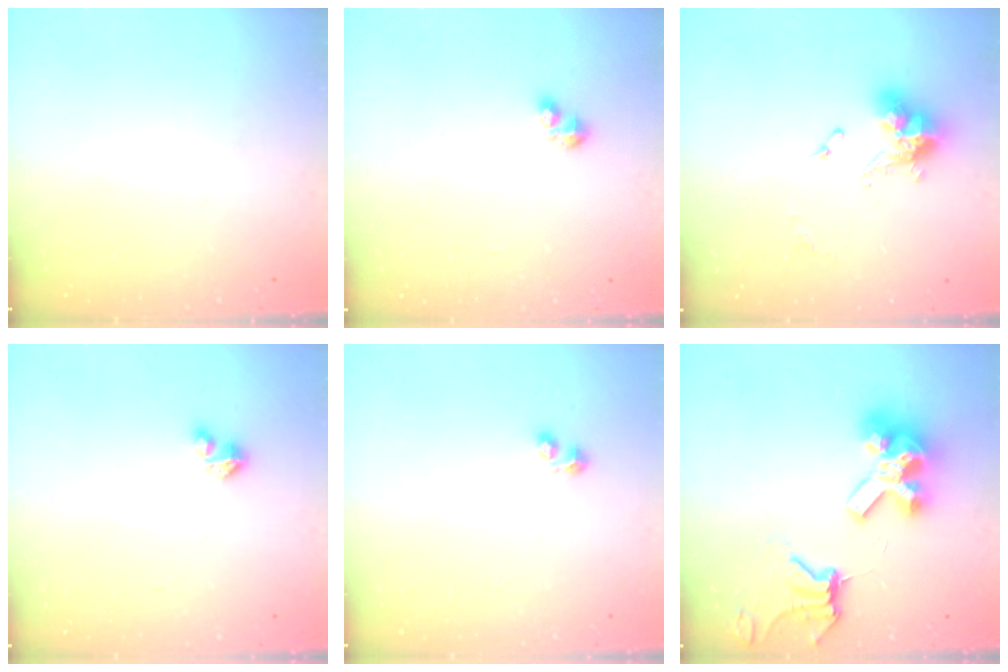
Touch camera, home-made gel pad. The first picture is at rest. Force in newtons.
{"total": 2.8, "press": 2.8, "slide": 0.4}
{"total": 11.4, "press": 11.4, "slide": 0.9}
{"total": 2.1, "press": 2.1, "slide": 0.2}
{"total": 1.7, "press": 1.6, "slide": 0.6}
{"total": 15.0, "press": 14.9, "slide": 1.8}